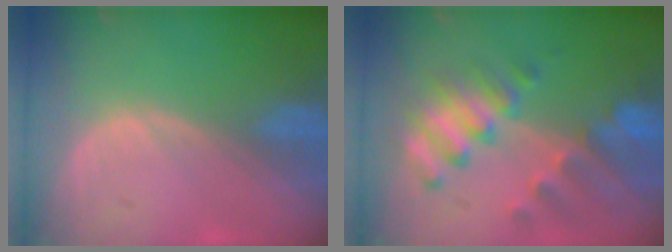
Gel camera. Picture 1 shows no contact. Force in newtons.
{"total": 9.2, "press": 8.4, "slide": 3.9}